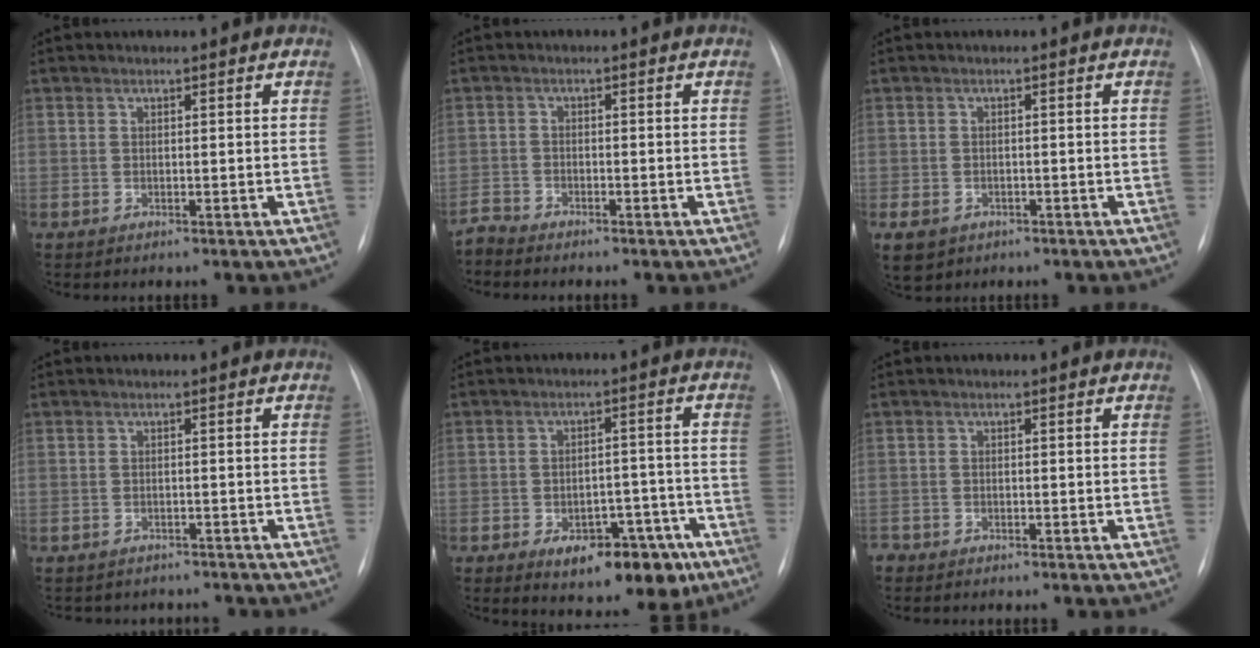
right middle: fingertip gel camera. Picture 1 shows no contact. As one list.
[{"total": 2.1, "force": [-2.1, -0.2, -0.5], "torque": [0.012, -0.012, -0.042]}, {"total": 7.5, "force": [-3.9, 5.8, 2.8], "torque": [-0.076, -0.004, -0.051]}, {"total": 5.1, "force": [-4.6, 2.2, 0.5], "torque": [-0.006, 0.007, -0.050]}, {"total": 10.9, "force": [-6.0, 5.6, 7.2], "torque": [-0.077, 0.022, -0.075]}, {"total": 1.6, "force": [-1.5, 0.5, 0.2], "torque": [-0.003, -0.003, -0.026]}]